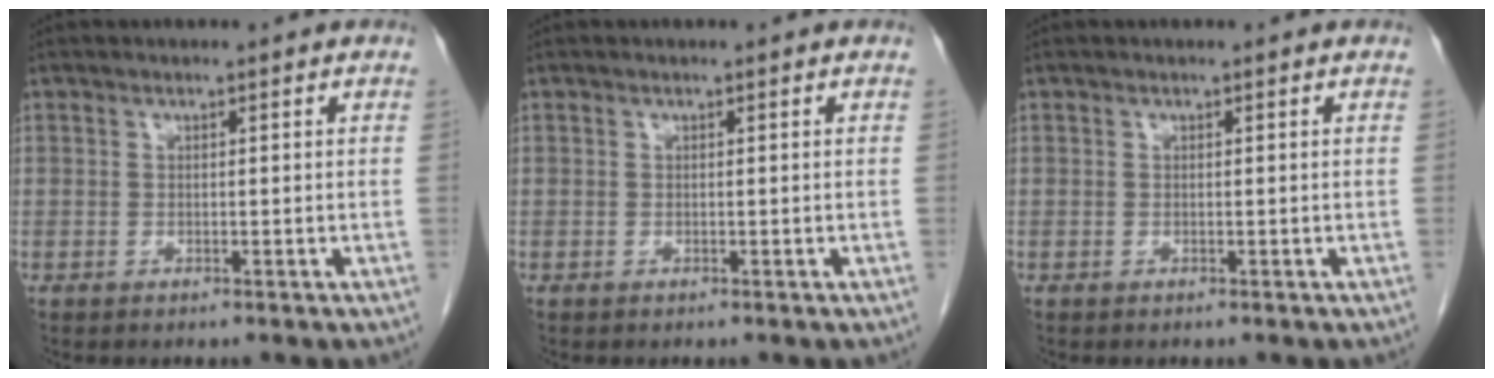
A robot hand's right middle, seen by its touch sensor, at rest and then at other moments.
{"total": 0.0}
{"total": 0.0}